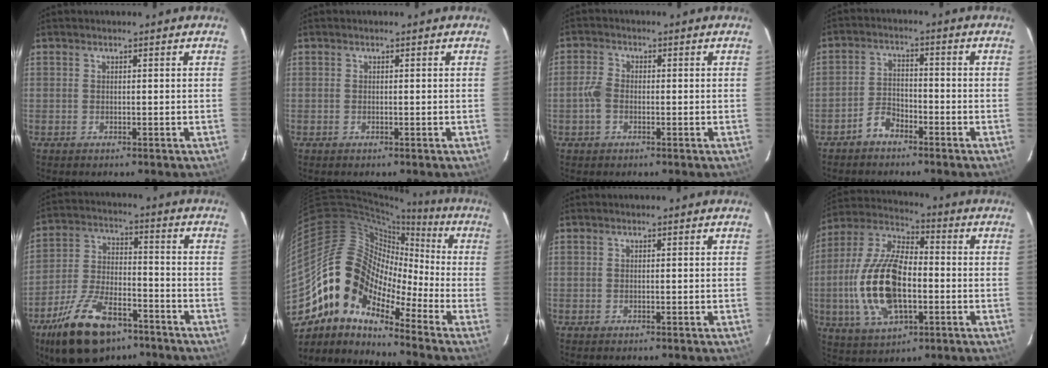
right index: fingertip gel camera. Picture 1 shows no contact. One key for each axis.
{"total": 0.0}
{"total": 3.3, "fx": -1.0, "fy": 2.1, "fz": 2.4, "tx": -0.060, "ty": 0.006, "tz": -0.019}
{"total": 4.2, "fx": -3.4, "fy": 2.0, "fz": 1.4, "tx": -0.038, "ty": 0.013, "tz": -0.064}
{"total": 17.5, "fx": -11.5, "fy": 8.1, "fz": 10.4, "tx": -0.213, "ty": -0.012, "tz": -0.198}
{"total": 14.2, "fx": -8.7, "fy": 8.4, "fz": 7.5, "tx": -0.127, "ty": 0.016, "tz": -0.191}
{"total": 0.0}
{"total": 18.9, "fx": -3.3, "fy": 9.0, "fz": 16.3, "tx": -0.345, "ty": 0.000, "tz": -0.059}